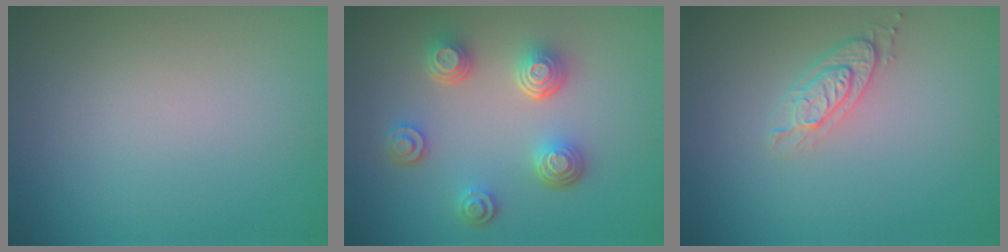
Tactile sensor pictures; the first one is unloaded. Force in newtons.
{"total": 4.5, "press": 3.4, "slide": 2.9}
{"total": 2.1, "press": 1.9, "slide": 0.9}